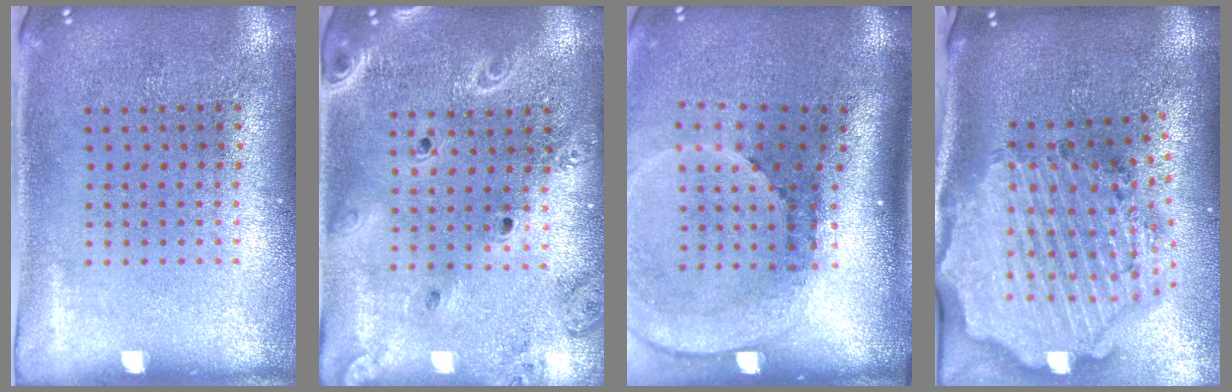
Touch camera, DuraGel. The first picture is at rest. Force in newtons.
{"total": 2.0, "press": 1.9, "slide": 0.8}
{"total": 2.6, "press": 1.8, "slide": 1.8}
{"total": 3.9, "press": 3.2, "slide": 2.2}